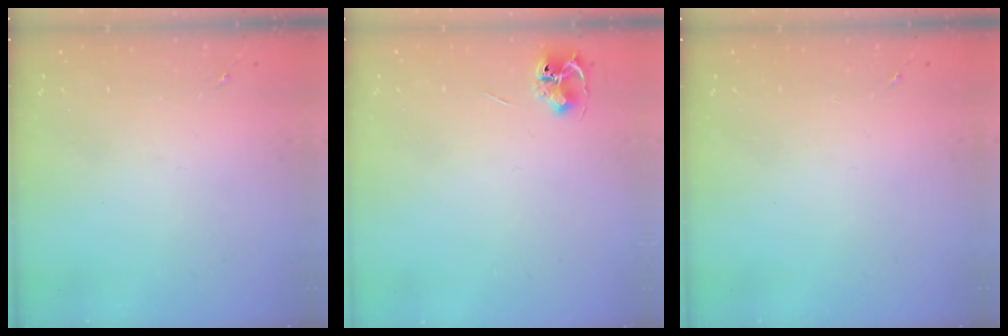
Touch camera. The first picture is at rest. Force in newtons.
{"total": 6.5, "press": 6.5, "slide": 0.5}
{"total": 0.0}